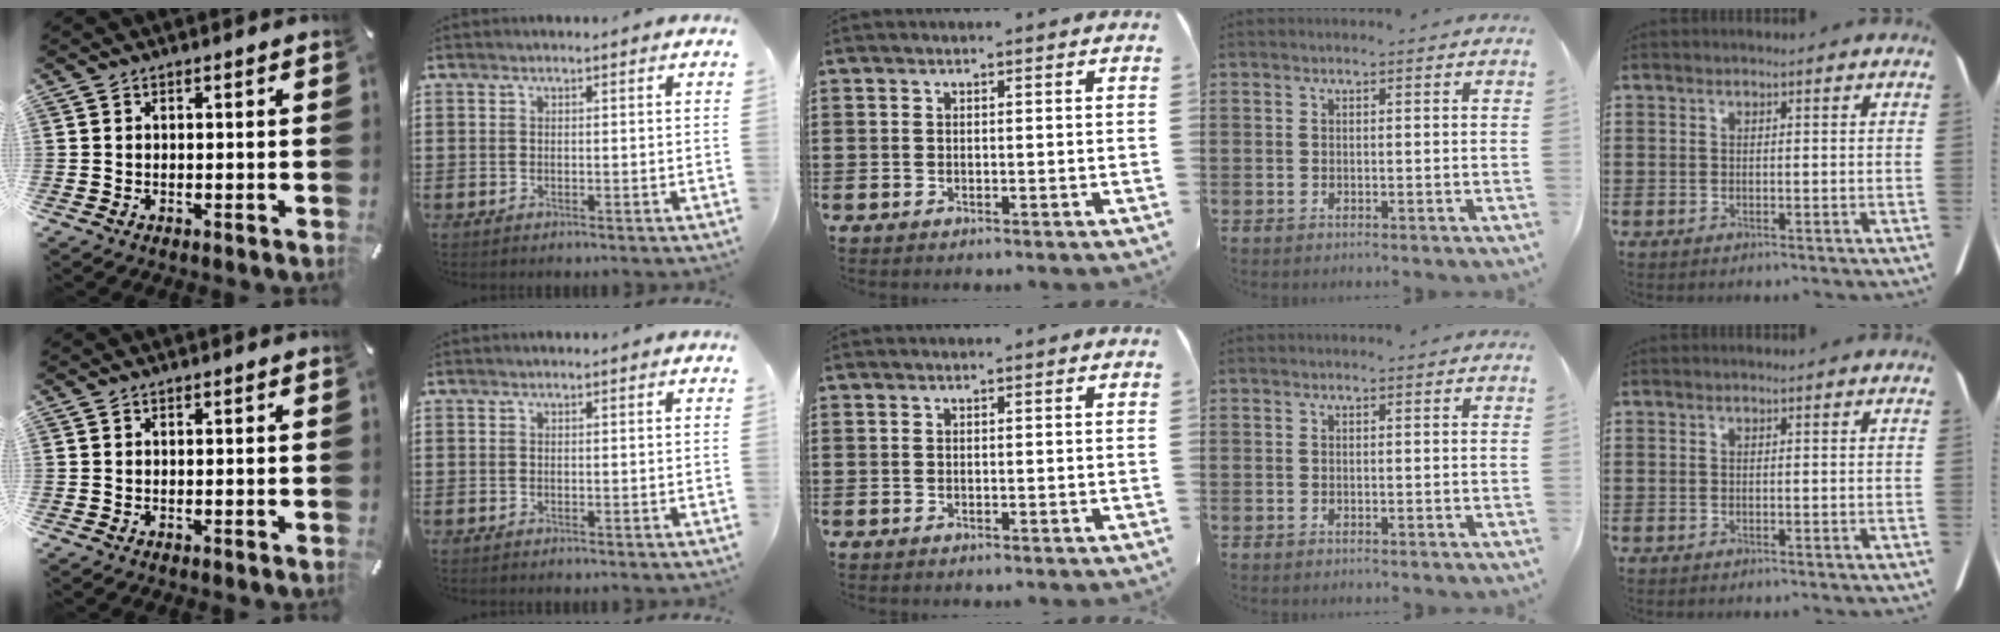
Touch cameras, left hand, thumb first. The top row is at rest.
{}